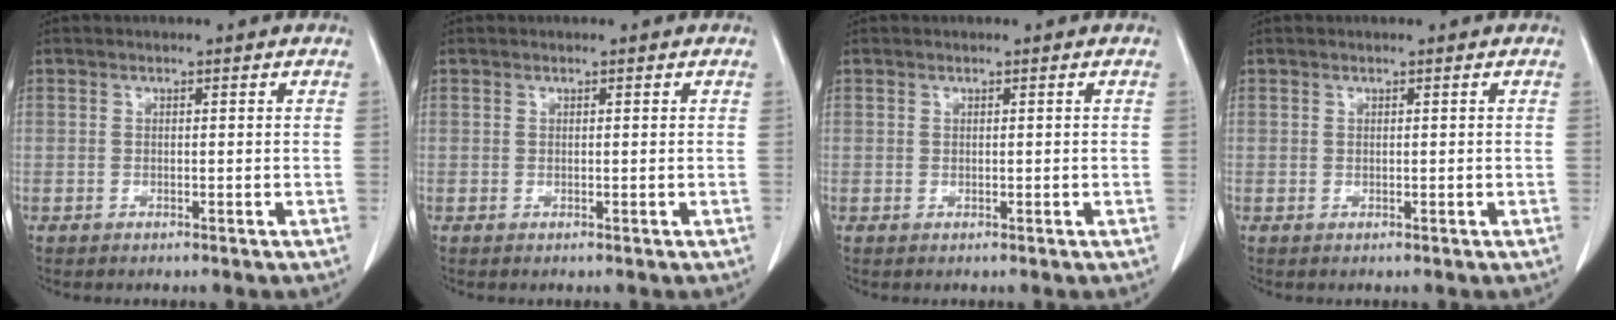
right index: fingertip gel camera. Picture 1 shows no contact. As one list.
[{"total": 0.0}, {"total": 0.0}, {"total": 0.0}]